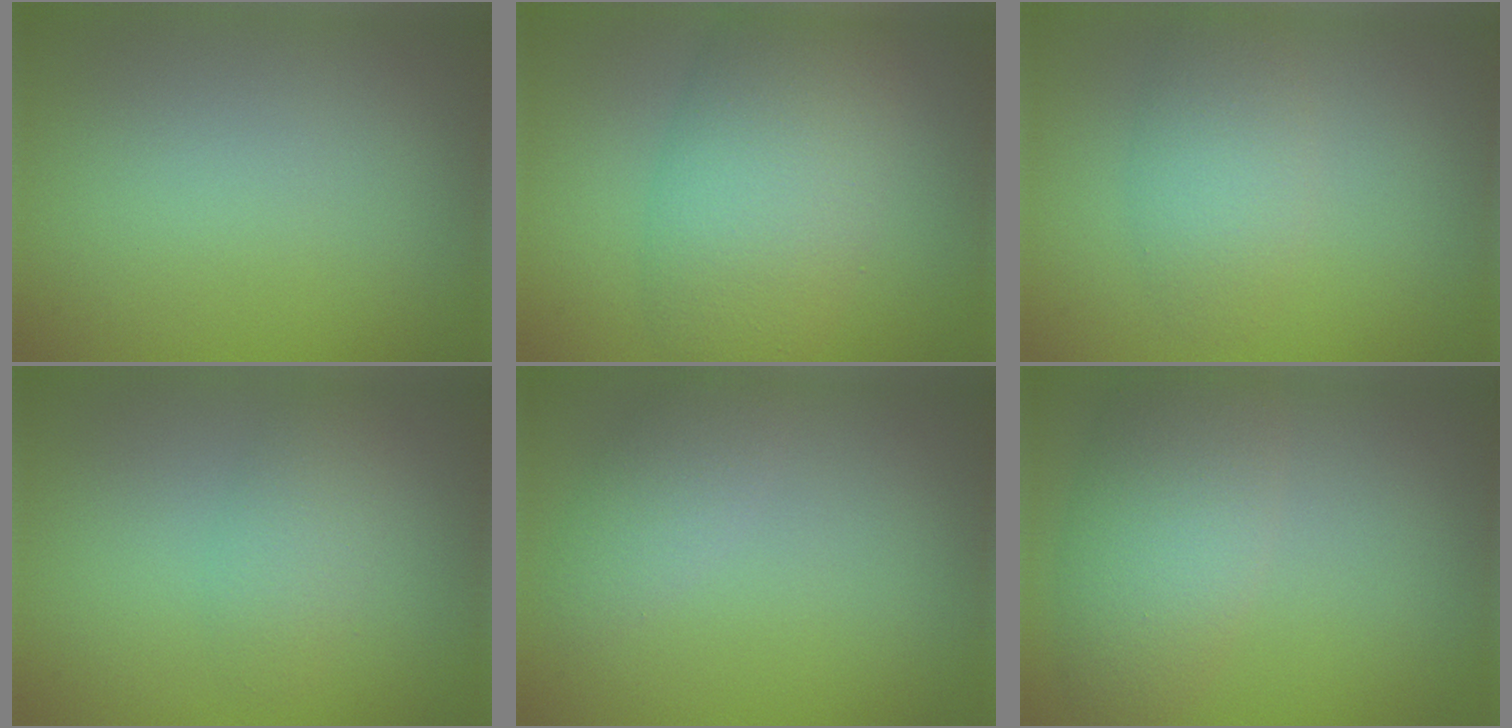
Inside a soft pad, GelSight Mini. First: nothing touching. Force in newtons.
{"total": 7.8, "press": 7.8, "slide": 0.2}
{"total": 3.1, "press": 3.1, "slide": 0.0}
{"total": 2.2, "press": 2.2, "slide": 0.1}
{"total": 2.0, "press": 2.0, "slide": 0.0}
{"total": 5.1, "press": 5.1, "slide": 0.2}